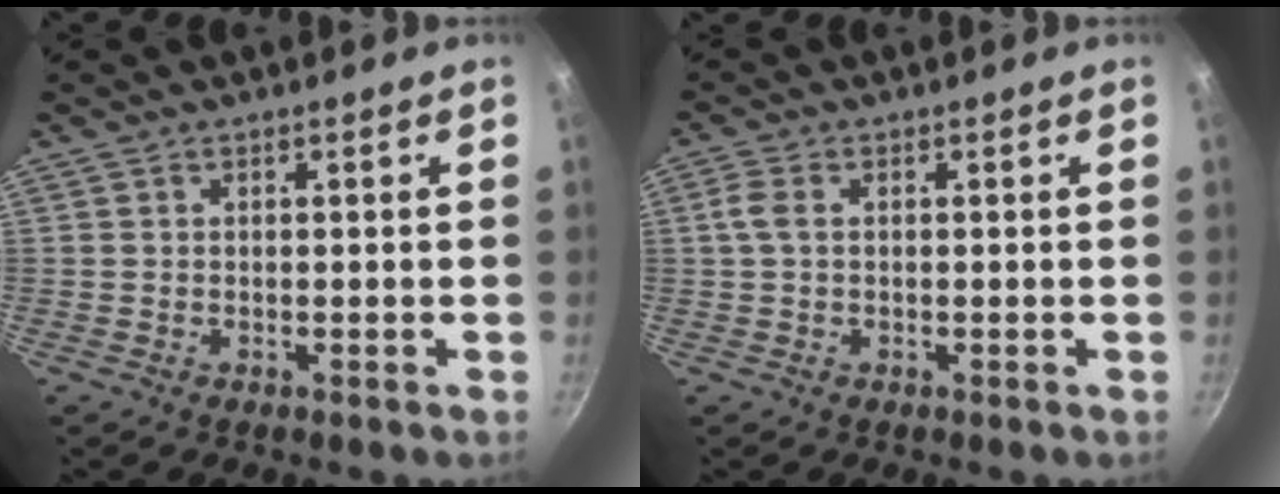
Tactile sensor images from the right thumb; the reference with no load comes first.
{"total": 2.7, "force": [0.3, 1.6, 2.1], "torque": [-0.052, 0.007, 0.002]}